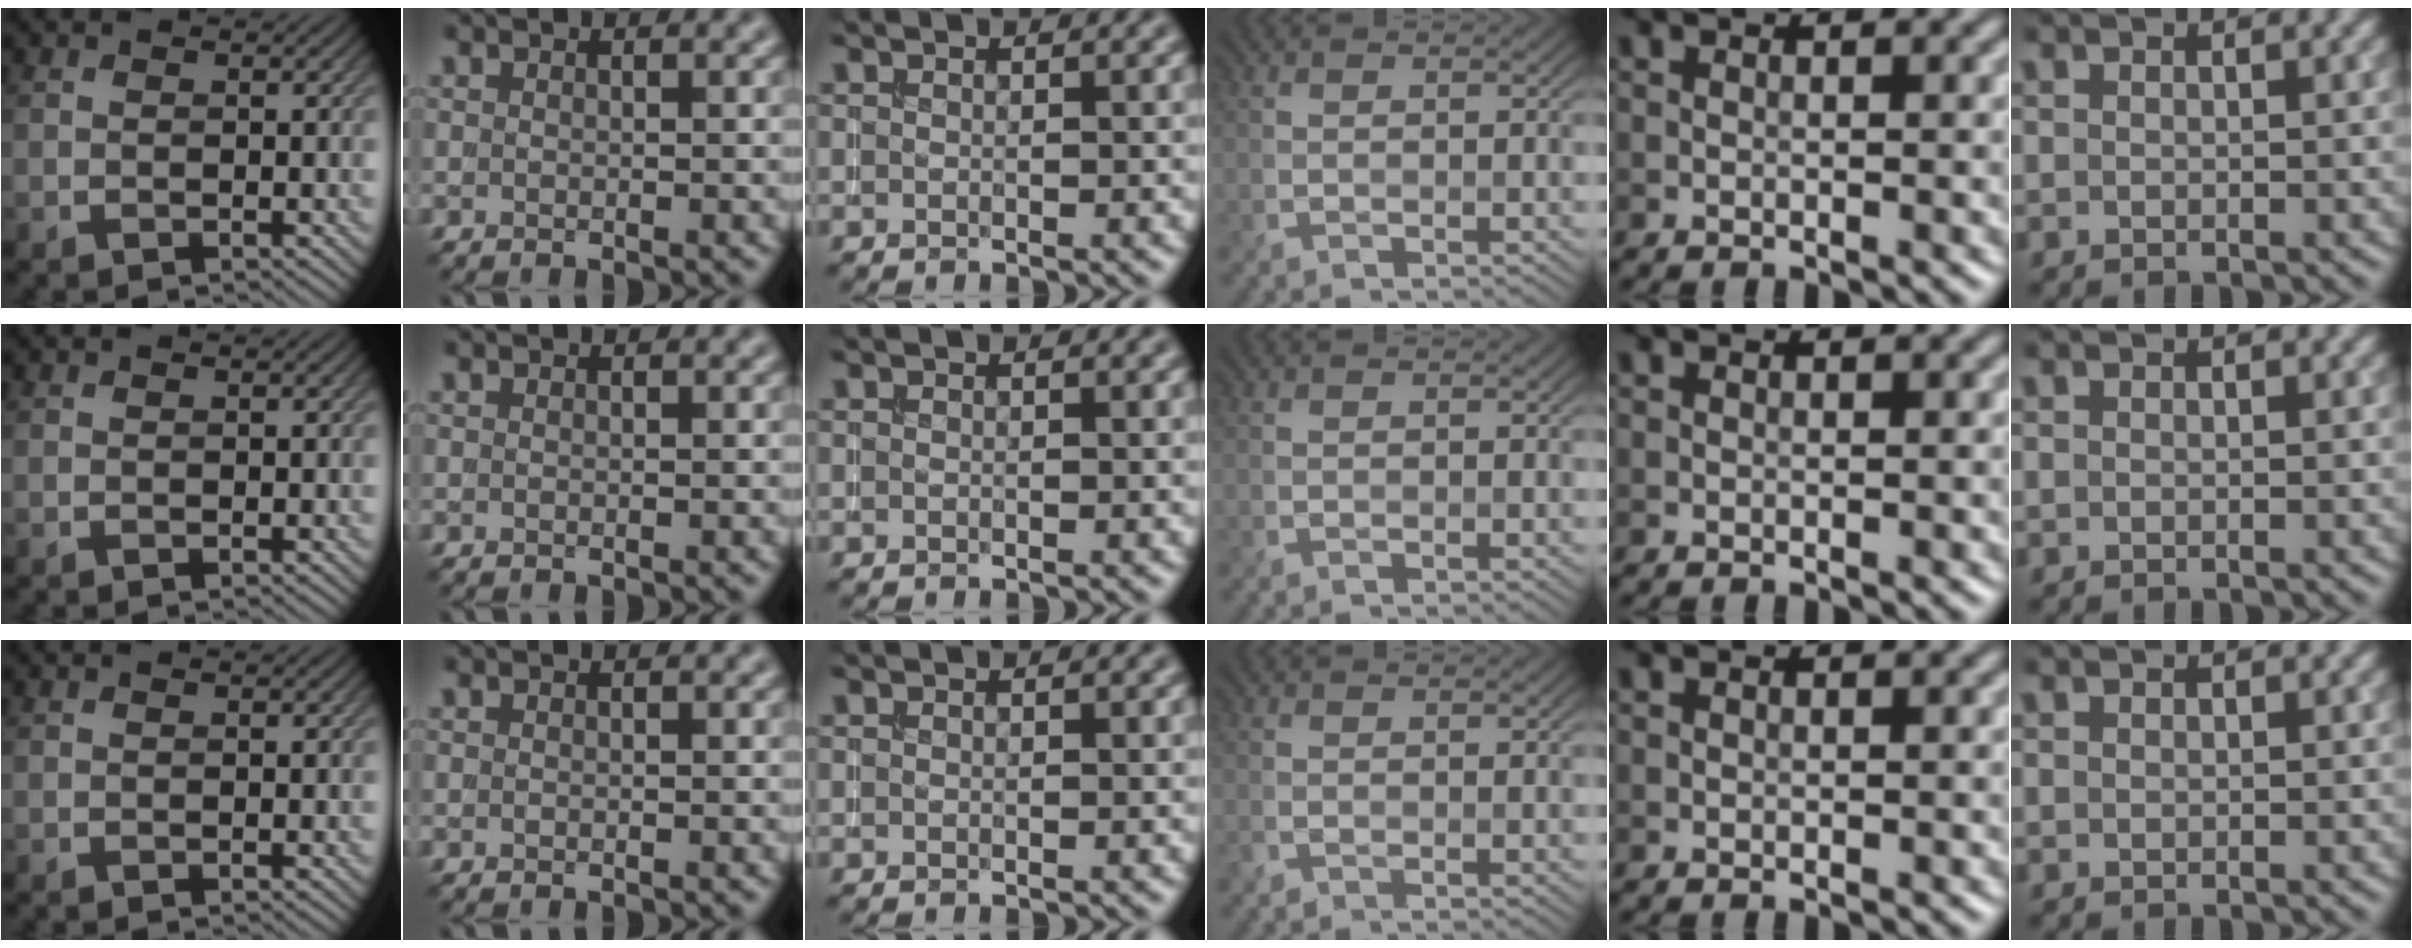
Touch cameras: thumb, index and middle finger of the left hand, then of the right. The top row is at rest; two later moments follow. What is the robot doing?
{"motion": "extract", "object": "drawer"}